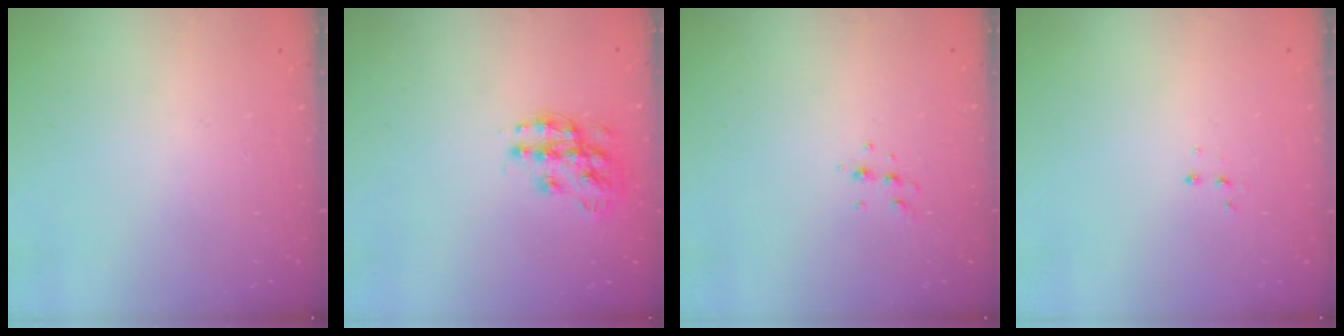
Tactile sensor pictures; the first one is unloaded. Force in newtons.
{"total": 13.3, "press": 13.3, "slide": 0.7}
{"total": 4.3, "press": 4.2, "slide": 0.9}
{"total": 3.9, "press": 3.9, "slide": 0.5}